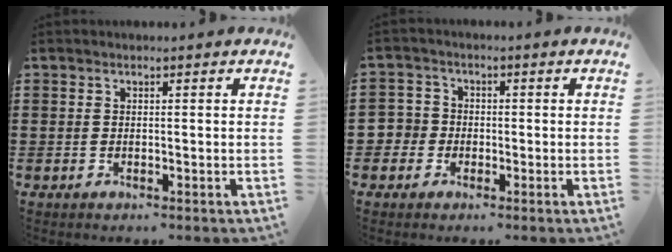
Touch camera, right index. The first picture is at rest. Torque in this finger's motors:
{"motor_torque": [-0.66, 1.12, 0.02, -0.01]}